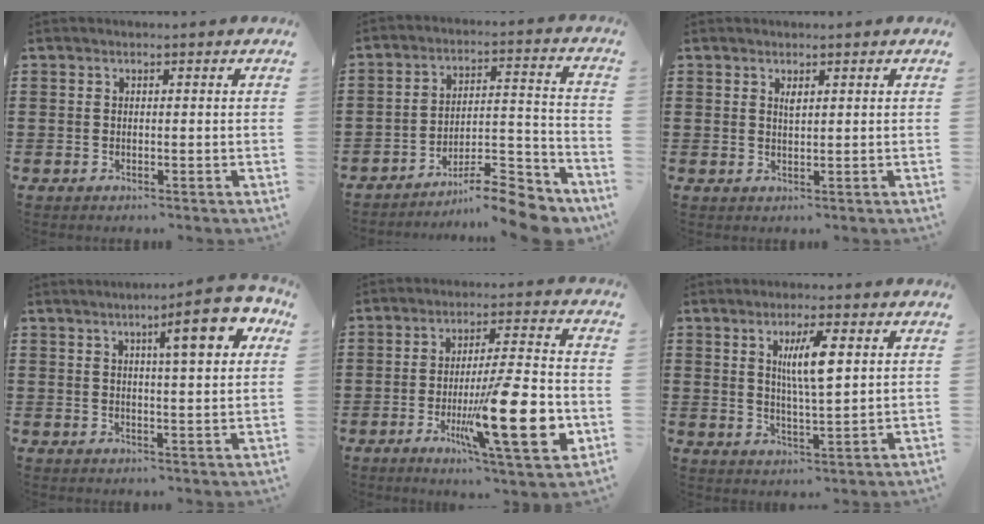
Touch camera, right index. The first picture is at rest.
{"total": 10.6, "force": [-9.6, 1.7, 4.3], "torque": [-0.049, 0.032, -0.182]}
{"total": 1.2, "force": [0.6, 0.3, 0.9], "torque": [-0.020, 0.003, 0.009]}
{"total": 9.4, "force": [4.2, 1.6, 8.3], "torque": [-0.128, -0.006, 0.059]}
{"total": 17.0, "force": [-4.8, 3.2, 16.0], "torque": [-0.263, -0.008, -0.071]}
{"total": 6.6, "force": [2.1, 1.4, 6.1], "torque": [-0.123, 0.006, 0.033]}